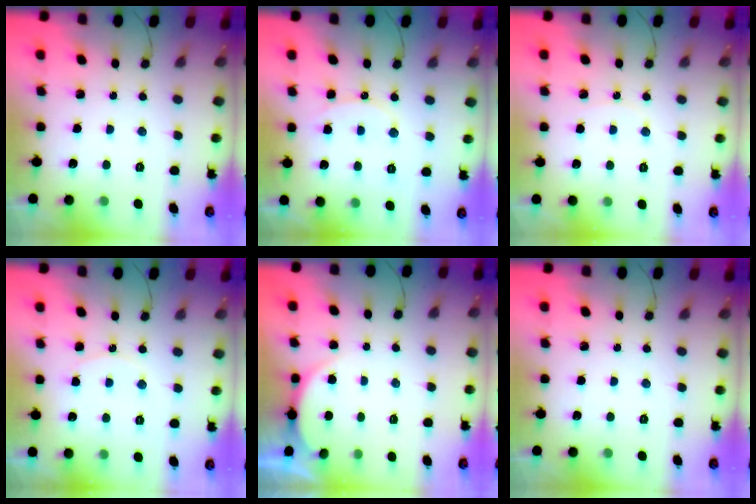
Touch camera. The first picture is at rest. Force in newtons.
{"total": 9.6, "press": 9.6, "slide": 0.8}
{"total": 4.8, "press": 4.1, "slide": 2.5}
{"total": 5.9, "press": 5.9, "slide": 0.3}
{"total": 2.3, "press": 2.2, "slide": 0.6}
{"total": 0.0}